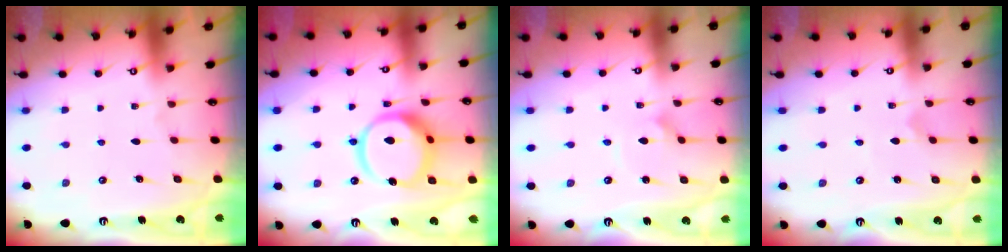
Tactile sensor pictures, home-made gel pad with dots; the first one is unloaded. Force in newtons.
{"total": 14.4, "press": 14.3, "slide": 1.8}
{"total": 2.4, "press": 2.4, "slide": 0.1}
{"total": 0.9, "press": 0.9, "slide": 0.1}